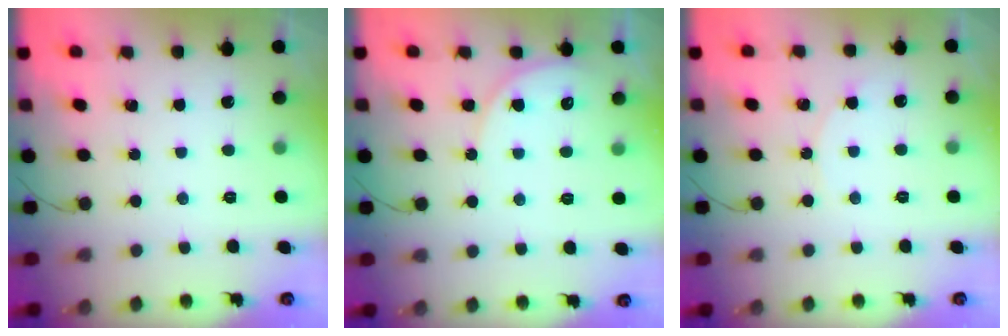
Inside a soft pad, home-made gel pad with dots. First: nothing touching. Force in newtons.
{"total": 5.9, "press": 5.9, "slide": 0.7}
{"total": 3.8, "press": 3.8, "slide": 0.5}